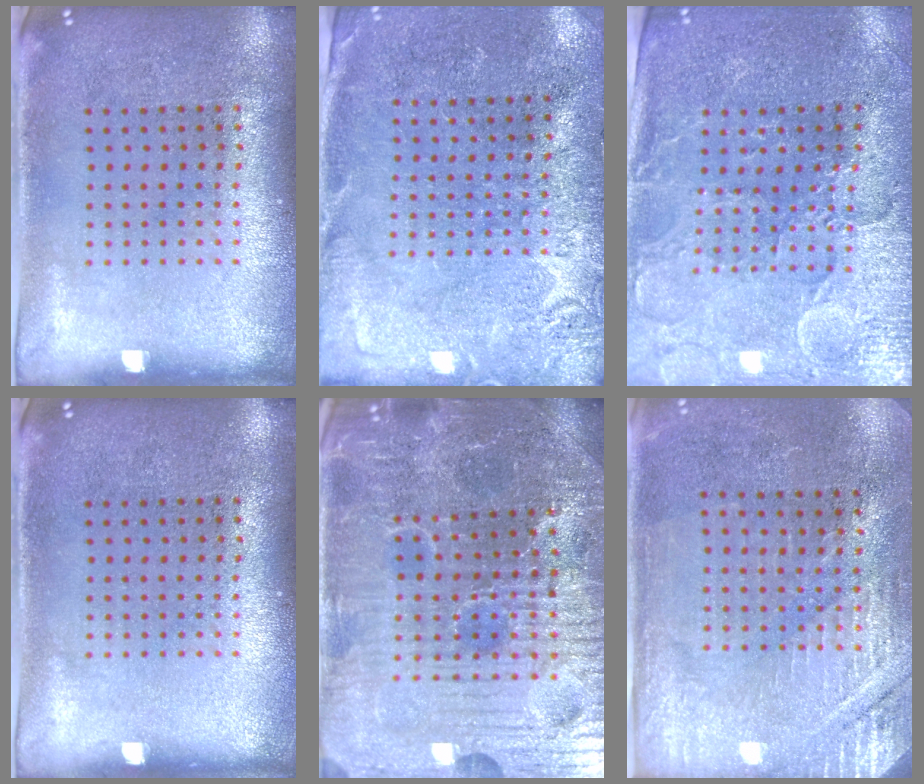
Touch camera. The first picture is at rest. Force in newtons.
{"total": 2.7, "press": 2.6, "slide": 0.6}
{"total": 3.5, "press": 3.3, "slide": 1.2}
{"total": 0.0}
{"total": 5.8, "press": 5.5, "slide": 1.8}
{"total": 2.8, "press": 2.8, "slide": 0.5}